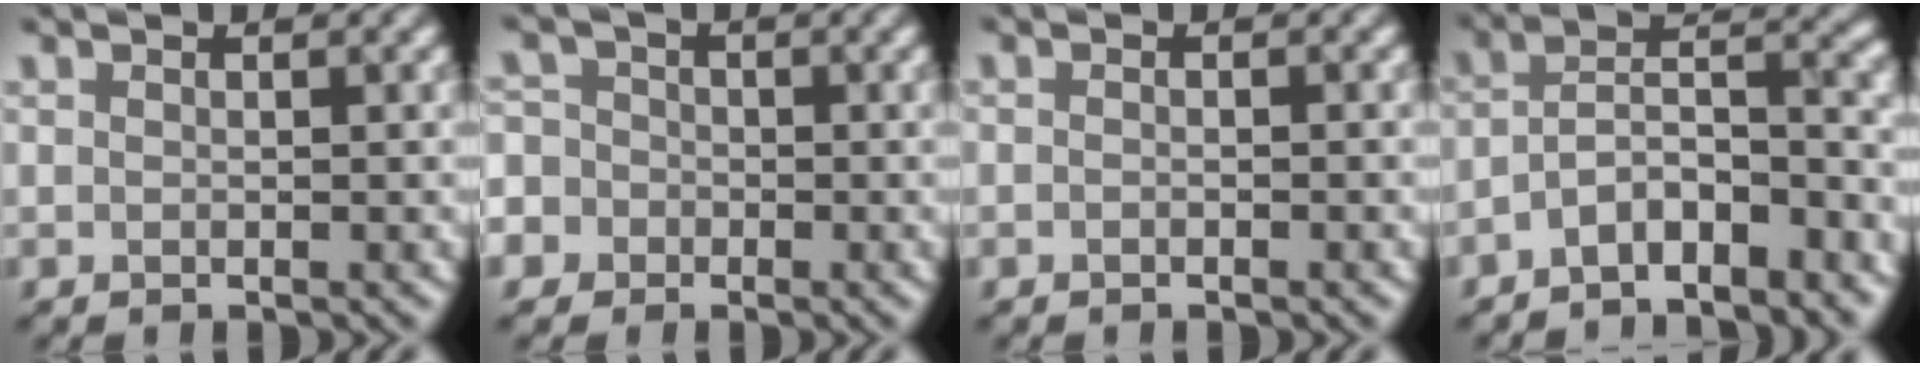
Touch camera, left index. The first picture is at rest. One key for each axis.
{"total": 6.4, "fx": -2.4, "fy": 5.7, "fz": 1.6, "tx": -0.041, "ty": 0.007, "tz": -0.076}
{"total": 0.6, "fx": -0.3, "fy": 0.1, "fz": 0.4, "tx": -0.010, "ty": -0.003, "tz": -0.010}
{"total": 6.7, "fx": -4.0, "fy": 2.4, "fz": 4.9, "tx": -0.075, "ty": 0.010, "tz": -0.076}